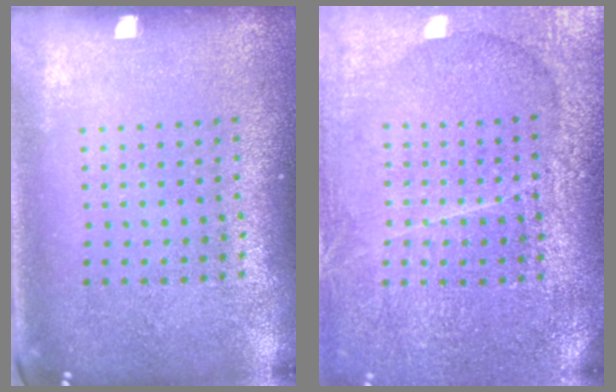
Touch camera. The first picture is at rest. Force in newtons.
{"total": 3.6, "press": 3.3, "slide": 1.4}